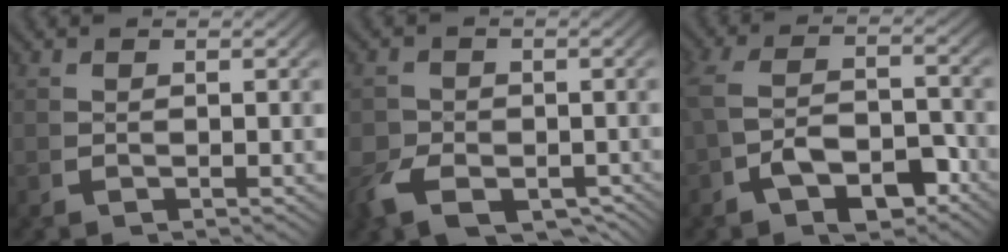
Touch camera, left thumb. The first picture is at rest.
{"total": 5.6, "force": [-3.2, 3.6, 2.9], "torque": [-0.059, -0.031, -0.042]}
{"total": 6.1, "force": [-1.1, 3.8, 4.6], "torque": [-0.103, -0.017, -0.013]}